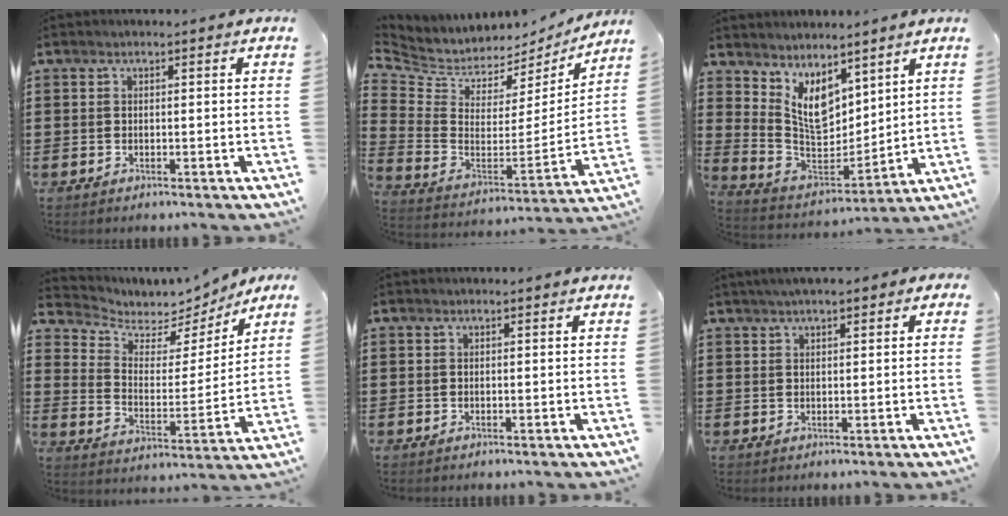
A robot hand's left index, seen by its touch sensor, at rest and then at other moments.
{"total": 4.8, "force": [4.0, 2.6, 0.8], "torque": [-0.048, -0.044, 0.068]}
{"total": 7.2, "force": [4.6, 4.3, 3.4], "torque": [-0.084, -0.027, 0.088]}
{"total": 4.9, "force": [4.2, 2.5, 0.6], "torque": [-0.038, -0.036, 0.068]}
{"total": 0.0}
{"total": 1.8, "force": [1.1, 0.5, 1.3], "torque": [-0.028, 0.005, 0.018]}